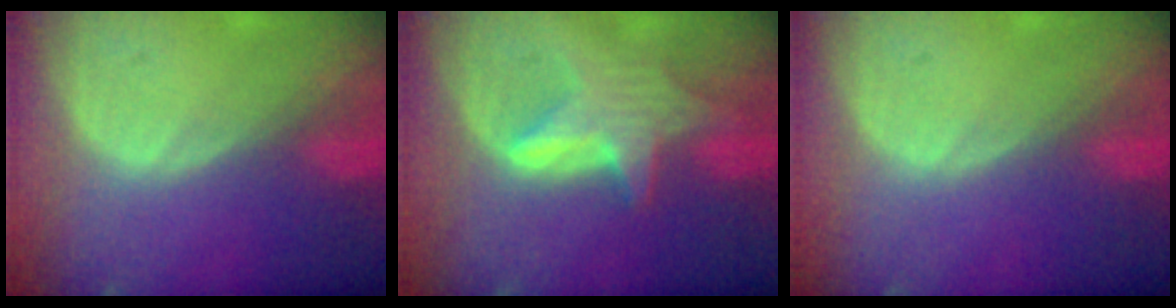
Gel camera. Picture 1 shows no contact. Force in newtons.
{"total": 6.3, "press": 6.1, "slide": 1.7}
{"total": 0.0}